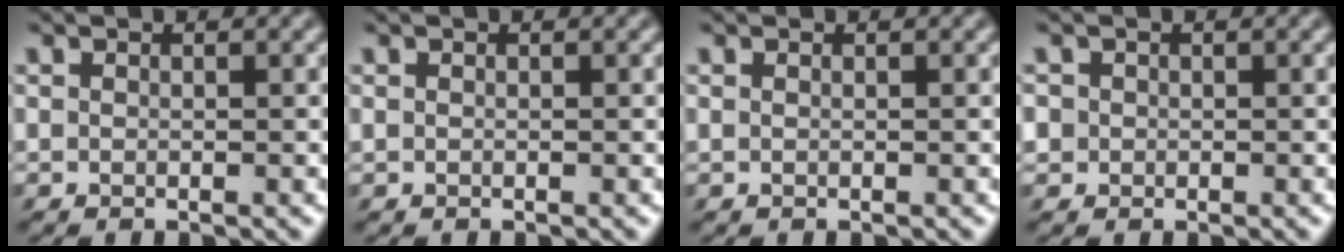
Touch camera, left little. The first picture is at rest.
{"total": 0.6, "force": [0.3, 0.3, 0.4], "torque": [-0.015, 0.006, 0.006]}
{"total": 0.0}
{"total": 1.9, "force": [0.4, 1.6, 0.9], "torque": [-0.028, 0.019, 0.004]}